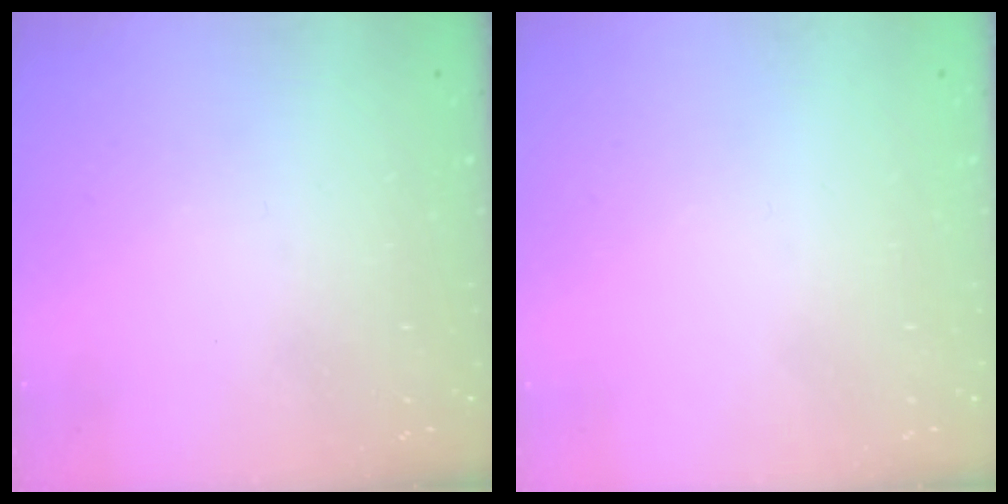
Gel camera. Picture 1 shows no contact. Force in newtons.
{"total": 1.8, "press": 1.7, "slide": 0.1}